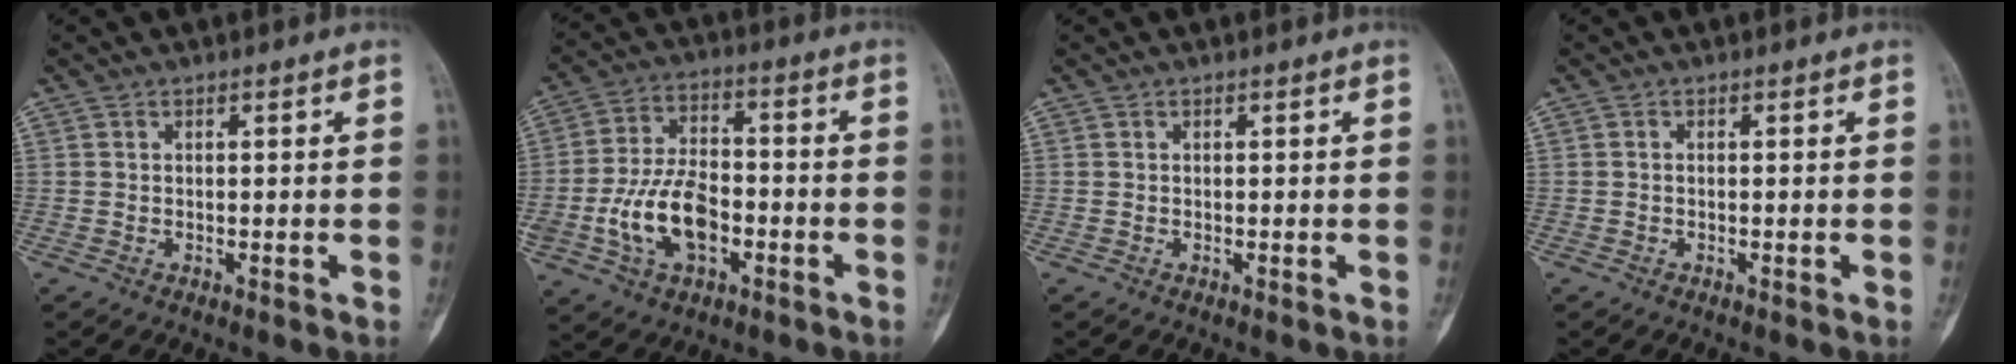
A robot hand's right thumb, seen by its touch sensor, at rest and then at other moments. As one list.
[{"total": 13.5, "force": [-3.6, 8.1, 10.1], "torque": [-0.180, 0.028, -0.061]}, {"total": 0.0}, {"total": 0.0}]